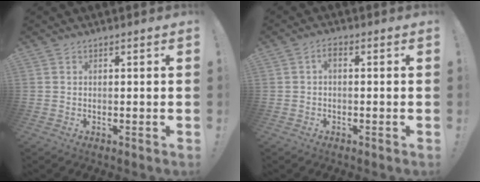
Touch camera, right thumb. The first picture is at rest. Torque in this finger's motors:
{"motor_torque": [0.35, 0.60, 0.55, -0.18, -0.02]}